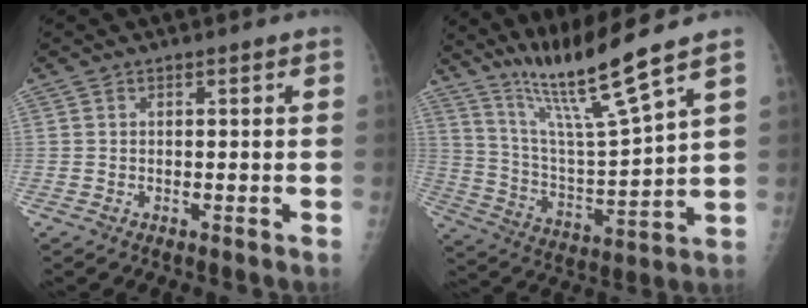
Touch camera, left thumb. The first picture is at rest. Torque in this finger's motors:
{"motor_torque": [0.29, 0.07, 0.38, -0.32, 0.23]}